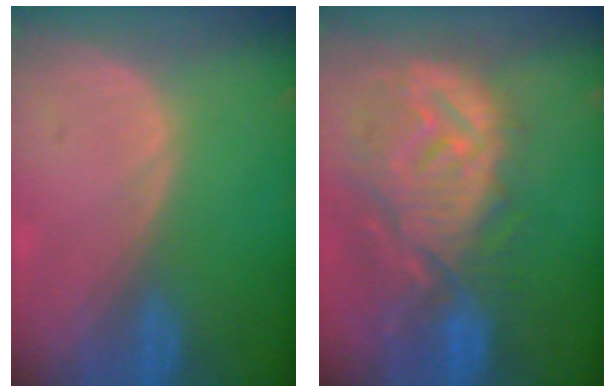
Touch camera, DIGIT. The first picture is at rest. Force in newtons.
{"total": 12.5, "press": 11.1, "slide": 5.7}